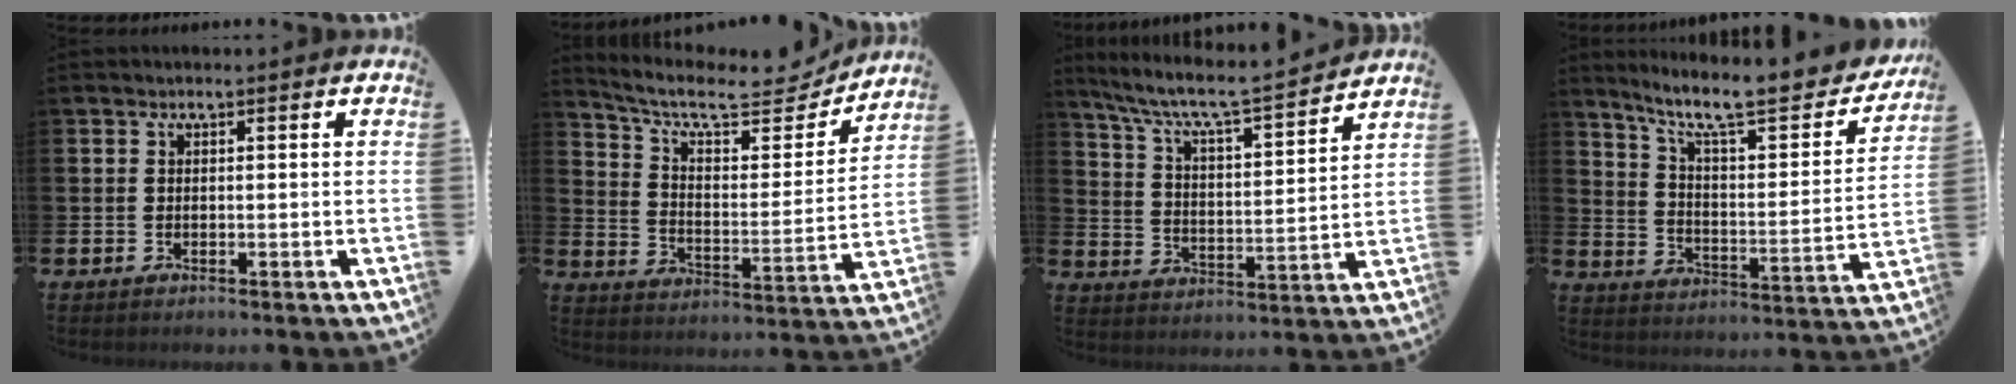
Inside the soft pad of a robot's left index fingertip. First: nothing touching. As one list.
[{"total": 9.1, "force": [7.9, 2.7, 3.6], "torque": [-0.095, -0.058, 0.132]}, {"total": 7.7, "force": [6.9, 0.9, 3.2], "torque": [-0.095, -0.050, 0.113]}, {"total": 10.7, "force": [8.8, 2.2, 5.5], "torque": [-0.130, -0.061, 0.144]}]